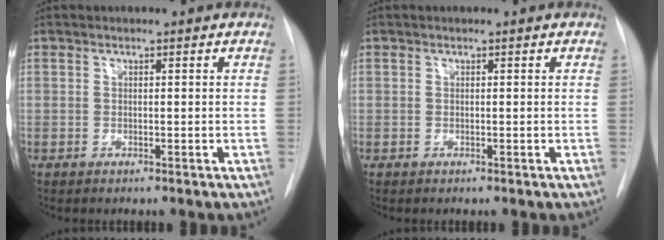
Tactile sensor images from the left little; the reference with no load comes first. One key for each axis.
{"total": 0.0}